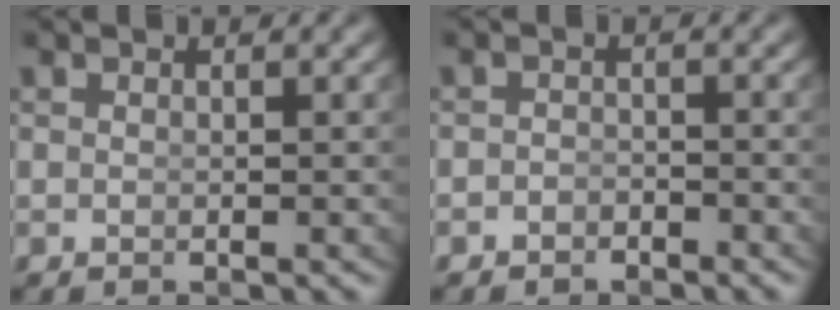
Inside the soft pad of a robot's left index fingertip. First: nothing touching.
{"total": 1.7, "force": [-1.6, 0.4, -0.2], "torque": [0.004, -0.014, -0.022]}